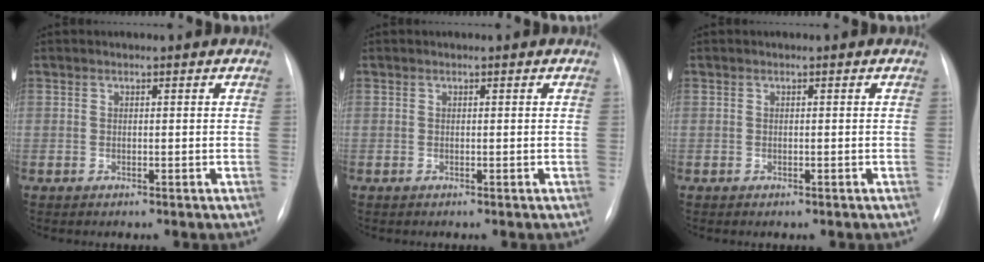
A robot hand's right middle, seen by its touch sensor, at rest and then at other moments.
{"total": 0.0}
{"total": 0.0}